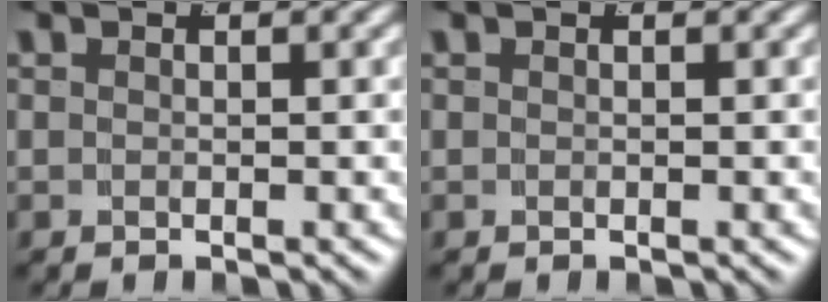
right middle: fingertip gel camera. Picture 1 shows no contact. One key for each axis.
{"total": 0.0}